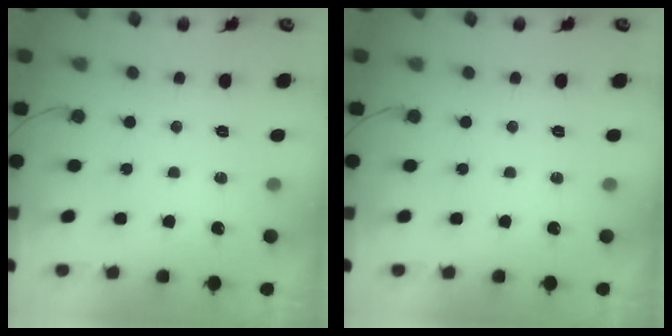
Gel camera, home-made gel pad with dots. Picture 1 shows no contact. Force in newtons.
{"total": 0.0}